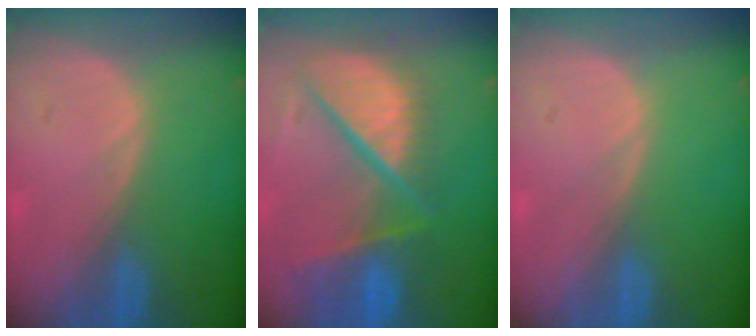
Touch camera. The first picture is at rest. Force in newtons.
{"total": 12.0, "press": 10.0, "slide": 6.6}
{"total": 0.0}